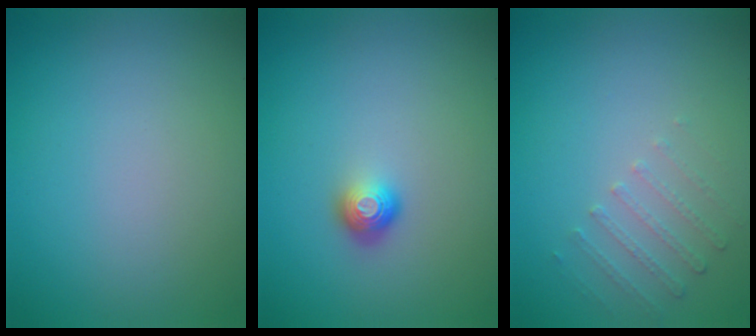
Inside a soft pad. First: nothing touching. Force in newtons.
{"total": 1.7, "press": 1.3, "slide": 1.2}
{"total": 1.3, "press": 0.9, "slide": 1.0}